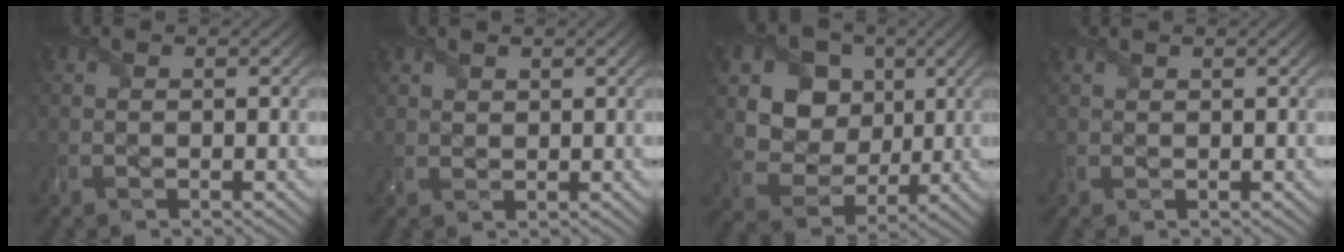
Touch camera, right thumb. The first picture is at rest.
{"total": 1.4, "force": [1.1, 0.7, 0.4], "torque": [-0.015, -0.001, 0.027]}
{"total": 10.2, "force": [3.2, 8.6, 4.5], "torque": [-0.124, -0.007, 0.077]}
{"total": 1.3, "force": [1.1, 0.5, 0.7], "torque": [-0.024, 0.006, 0.027]}